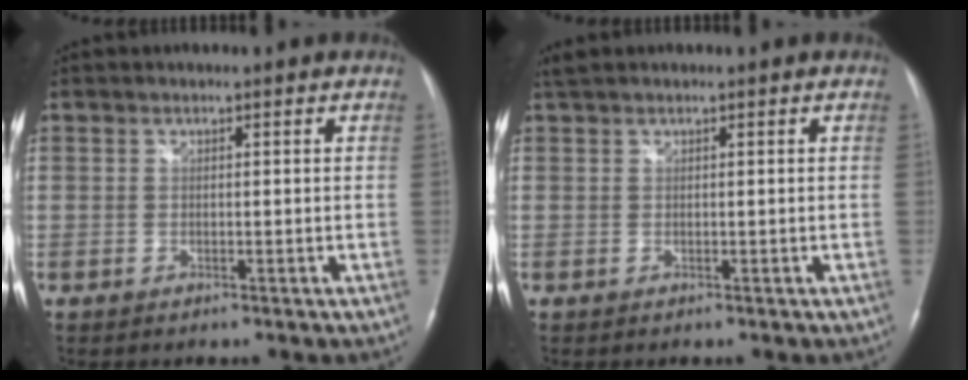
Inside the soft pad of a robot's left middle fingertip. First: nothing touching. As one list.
[{"total": 1.3, "force": [1.1, 0.2, 0.7], "torque": [-0.020, 0.022, 0.026]}]